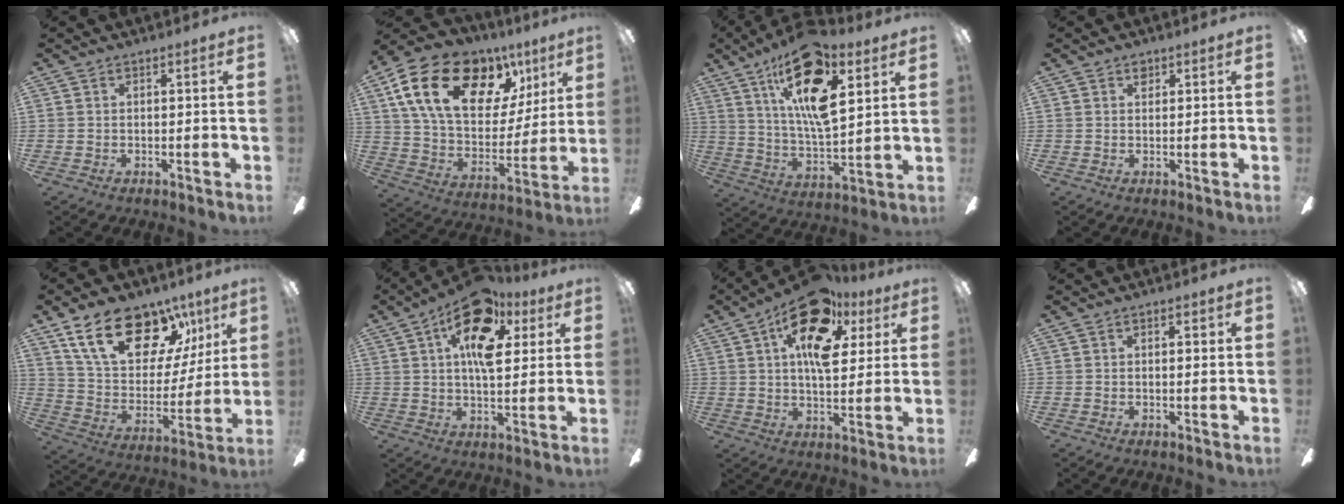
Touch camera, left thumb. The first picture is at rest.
{"total": 23.8, "force": [12.0, 14.0, 14.9], "torque": [-0.257, -0.047, 0.221]}
{"total": 21.4, "force": [11.5, 8.1, 16.1], "torque": [-0.300, -0.049, 0.185]}
{"total": 1.6, "force": [1.0, 1.0, 0.7], "torque": [0.001, -0.005, 0.016]}
{"total": 22.3, "force": [13.4, 12.5, 12.7], "torque": [-0.202, -0.068, 0.240]}
{"total": 17.5, "force": [8.5, 8.3, 12.8], "torque": [-0.202, -0.020, 0.142]}
{"total": 19.7, "force": [9.9, 9.3, 14.2], "torque": [-0.222, -0.030, 0.167]}
{"total": 1.3, "force": [0.1, 0.7, 1.2], "torque": [-0.015, 0.002, -0.001]}